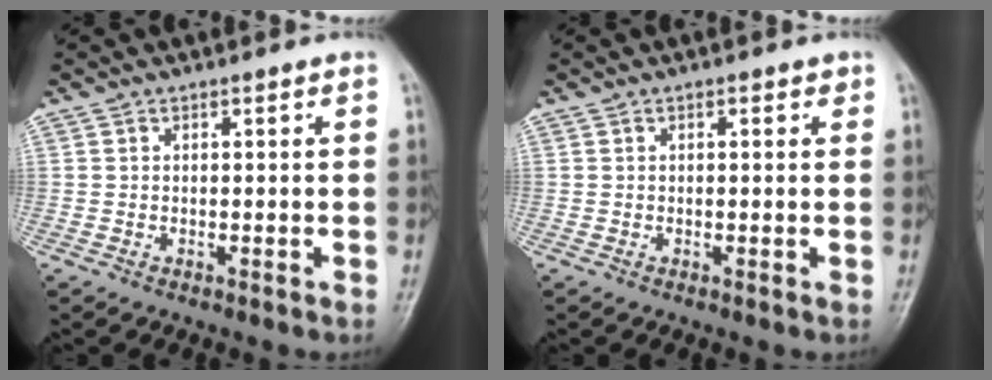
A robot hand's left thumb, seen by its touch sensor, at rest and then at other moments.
{"total": 1.0, "force": [0.5, 0.6, 0.7], "torque": [-0.006, 0.001, 0.002]}